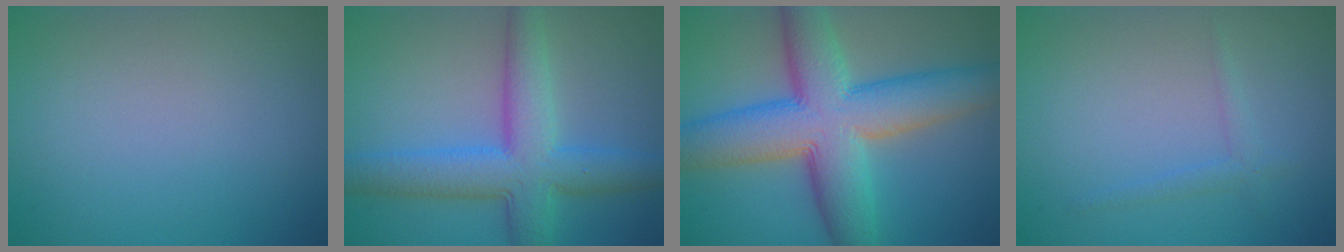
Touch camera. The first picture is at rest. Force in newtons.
{"total": 7.3, "press": 7.3, "slide": 0.1}
{"total": 12.0, "press": 12.0, "slide": 0.5}
{"total": 1.2, "press": 1.2, "slide": 0.1}